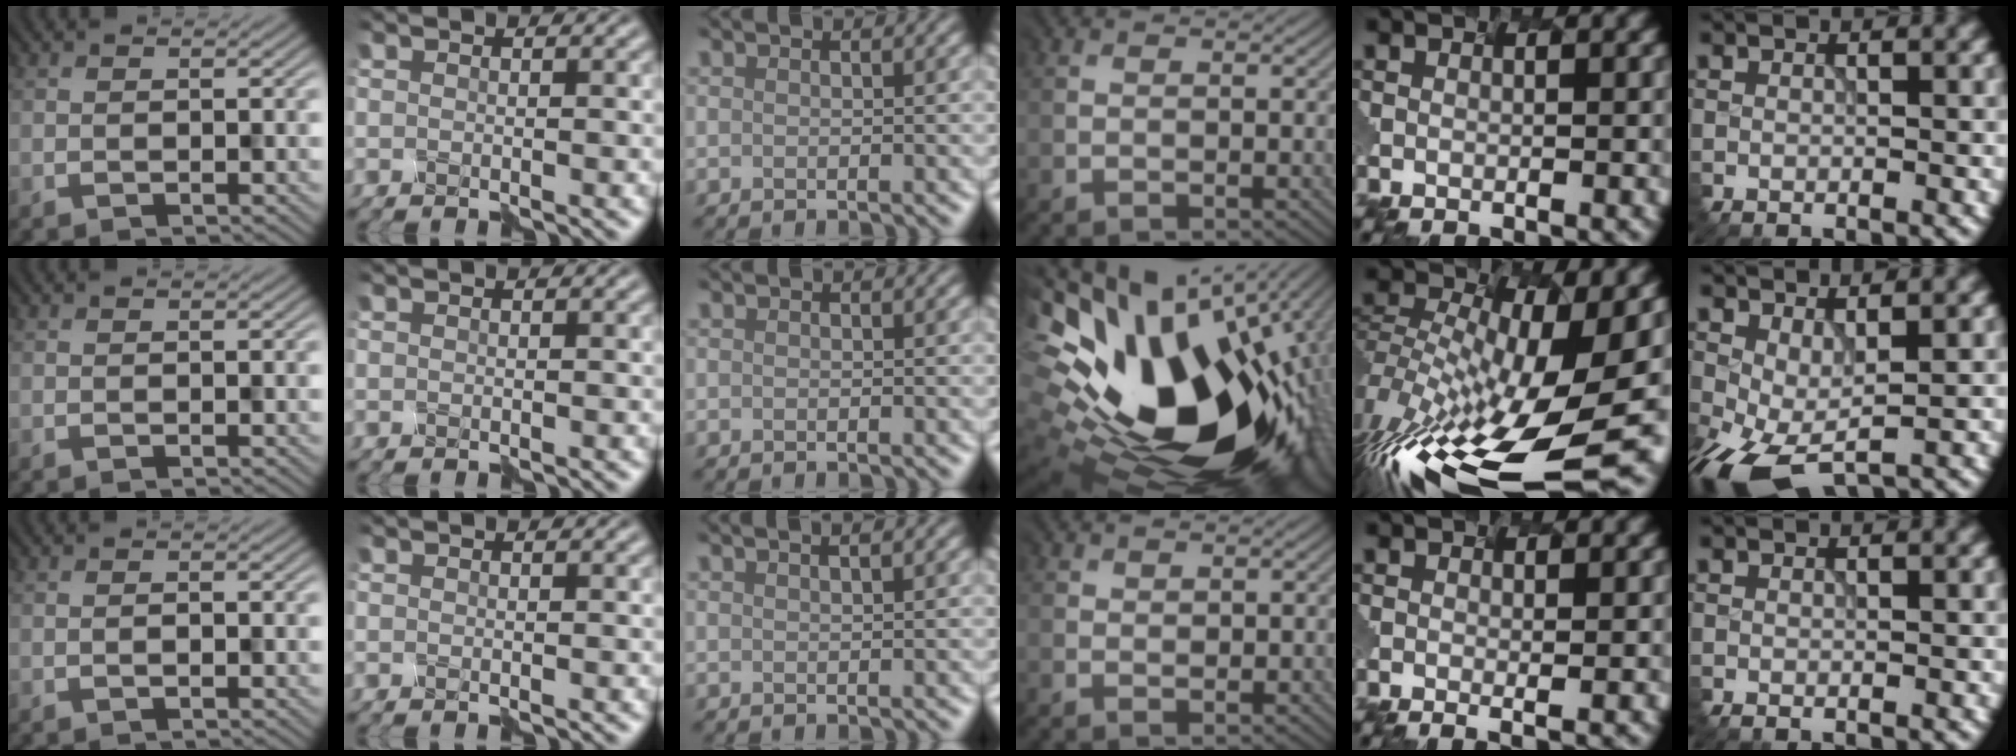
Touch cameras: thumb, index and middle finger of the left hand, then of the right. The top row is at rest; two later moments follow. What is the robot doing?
{"motion": "disassemble", "object": "markers"}